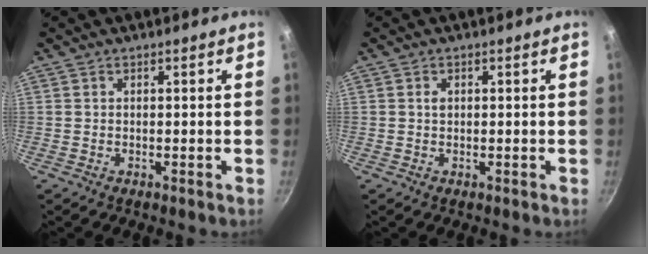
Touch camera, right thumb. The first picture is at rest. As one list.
[{"total": 1.0, "force": [0.2, 0.7, 0.6], "torque": [-0.008, 0.002, 0.002]}]